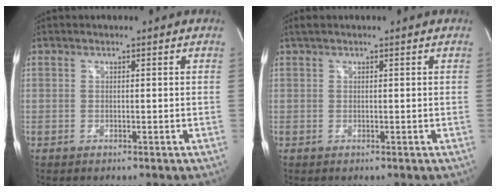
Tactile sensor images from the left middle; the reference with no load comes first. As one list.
[{"total": 1.1, "force": [0.8, 0.2, 0.6], "torque": [-0.018, 0.018, 0.018]}]